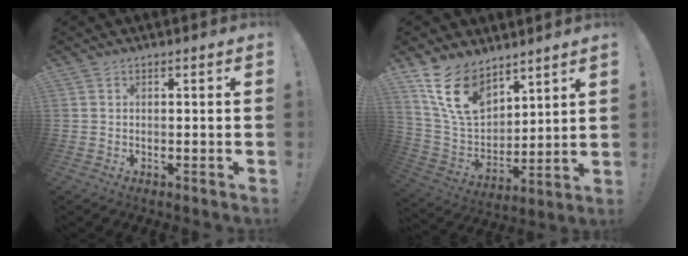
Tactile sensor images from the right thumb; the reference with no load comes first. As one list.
[{"total": 15.8, "force": [10.4, 9.1, 7.8], "torque": [-0.140, -0.059, 0.199]}]